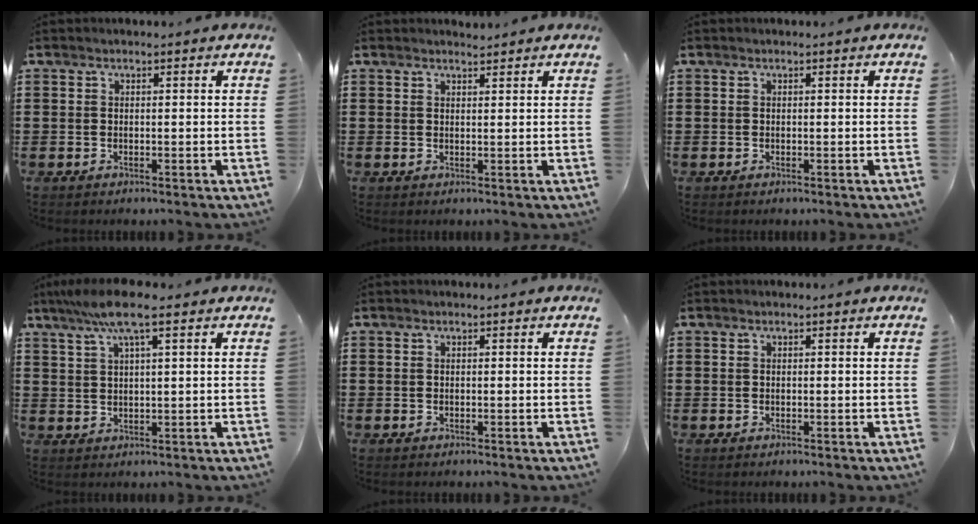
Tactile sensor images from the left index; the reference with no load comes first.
{"total": 1.4, "force": [1.4, 0.0, 0.2], "torque": [-0.007, 0.001, 0.027]}
{"total": 0.0}
{"total": 6.9, "force": [4.3, 0.8, 5.3], "torque": [-0.113, 0.001, 0.076]}
{"total": 0.0}
{"total": 0.0}